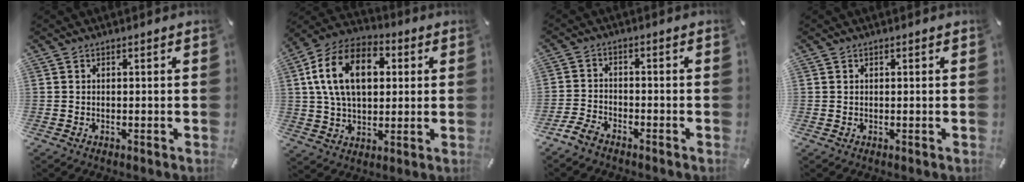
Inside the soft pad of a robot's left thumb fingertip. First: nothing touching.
{"total": 17.1, "force": [3.9, 11.4, 12.2], "torque": [-0.252, 0.011, 0.064]}
{"total": 4.0, "force": [-3.5, 1.5, 1.2], "torque": [-0.040, 0.013, -0.073]}
{"total": 0.0}